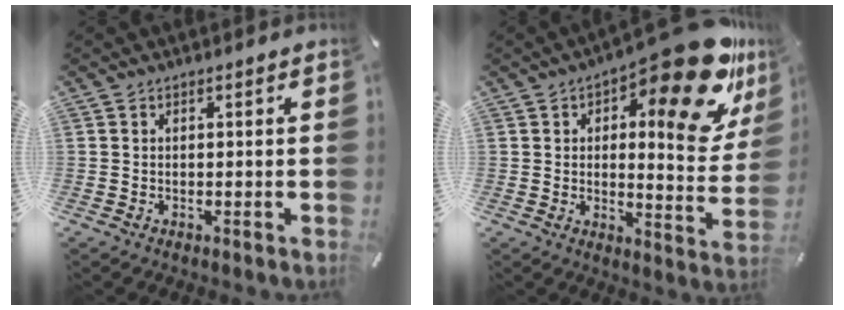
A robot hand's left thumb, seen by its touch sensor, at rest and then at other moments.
{"total": 22.3, "force": [12.7, 7.9, 16.5], "torque": [-0.203, -0.105, 0.201]}